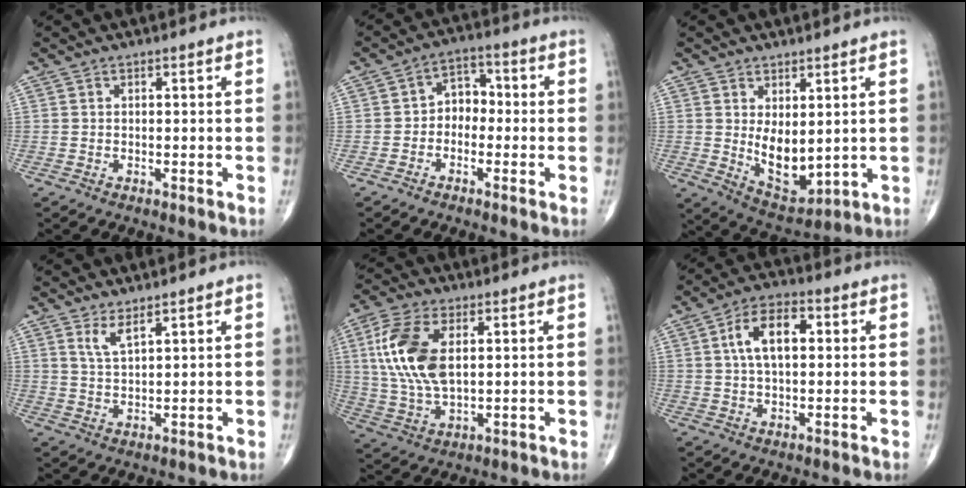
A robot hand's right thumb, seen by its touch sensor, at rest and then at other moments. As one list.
[{"total": 5.2, "force": [-1.2, 4.0, 3.1], "torque": [-0.020, 0.030, -0.038]}, {"total": 9.0, "force": [0.9, 4.8, 7.5], "torque": [-0.097, -0.024, 0.040]}, {"total": 3.6, "force": [2.4, 0.9, 2.5], "torque": [-0.049, -0.022, 0.053]}, {"total": 14.1, "force": [3.1, 7.4, 11.6], "torque": [-0.247, -0.005, 0.063]}, {"total": 9.0, "force": [1.8, 4.7, 7.5], "torque": [-0.127, 0.016, 0.027]}]